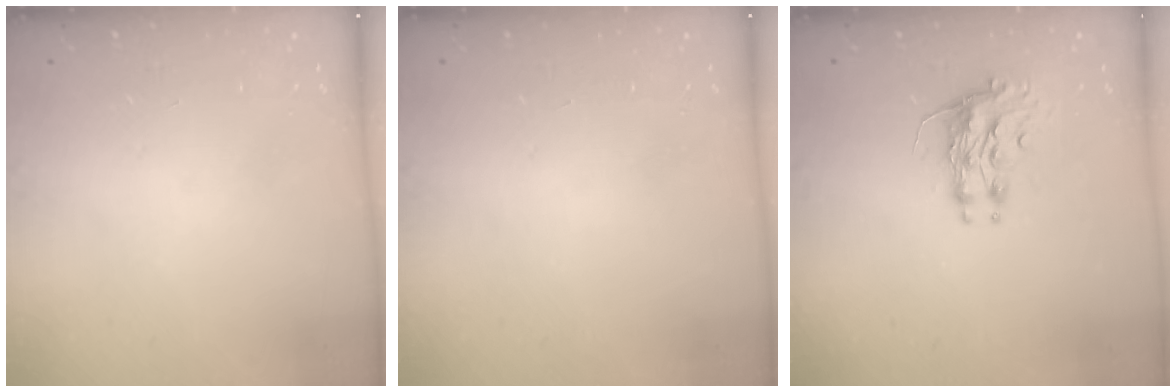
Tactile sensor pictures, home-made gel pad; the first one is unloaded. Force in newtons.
{"total": 0.0}
{"total": 8.3, "press": 8.3, "slide": 0.1}